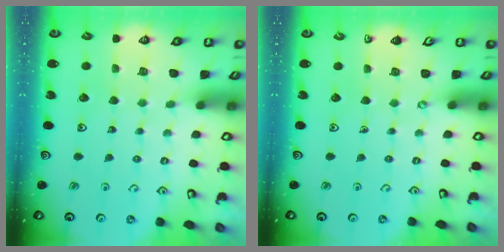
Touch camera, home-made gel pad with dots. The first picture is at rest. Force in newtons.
{"total": 0.0}